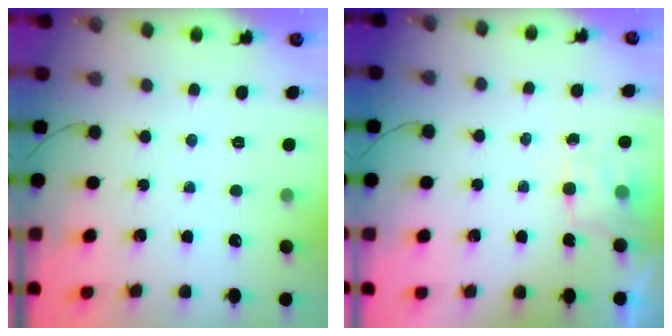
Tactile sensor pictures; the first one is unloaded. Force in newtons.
{"total": 2.5, "press": 2.1, "slide": 1.4}